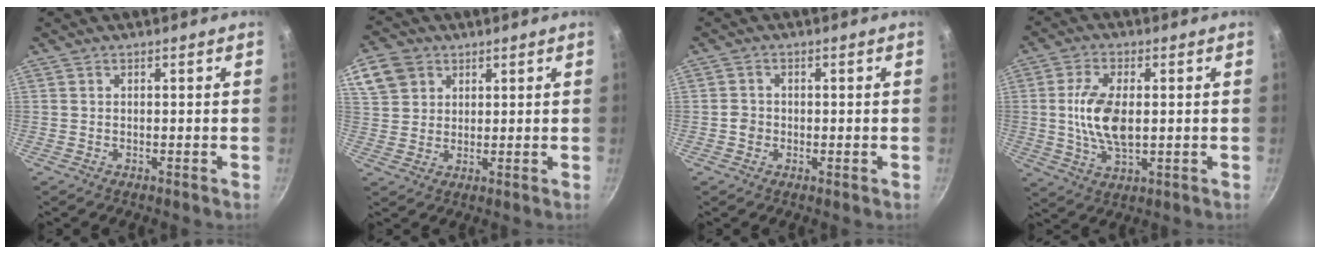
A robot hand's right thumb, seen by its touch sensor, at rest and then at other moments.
{"total": 8.4, "force": [3.9, 6.6, 3.3], "torque": [-0.045, 0.001, 0.070]}
{"total": 2.0, "force": [-0.4, 1.8, 0.7], "torque": [-0.003, 0.006, -0.010]}
{"total": 9.1, "force": [0.2, 4.4, 7.9], "torque": [-0.153, 0.000, 0.005]}